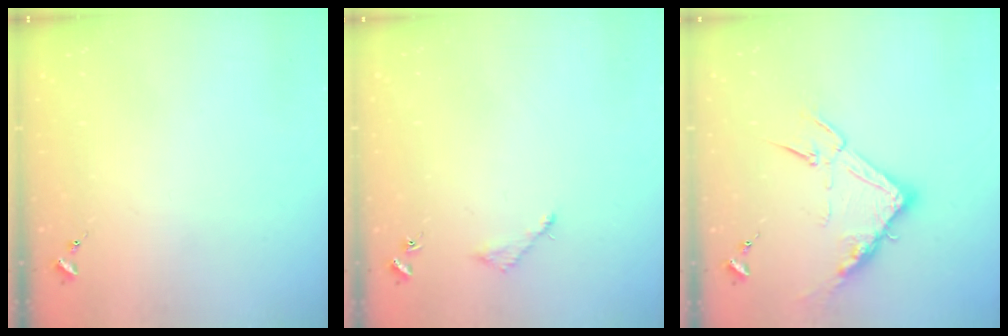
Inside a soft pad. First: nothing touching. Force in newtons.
{"total": 3.0, "press": 3.0, "slide": 0.4}
{"total": 13.9, "press": 13.8, "slide": 0.9}